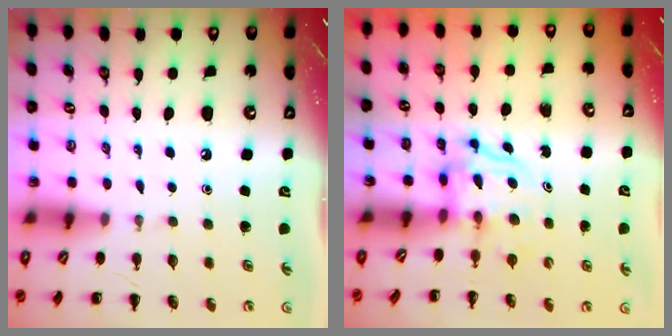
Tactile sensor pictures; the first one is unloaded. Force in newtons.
{"total": 3.5, "press": 3.4, "slide": 0.3}